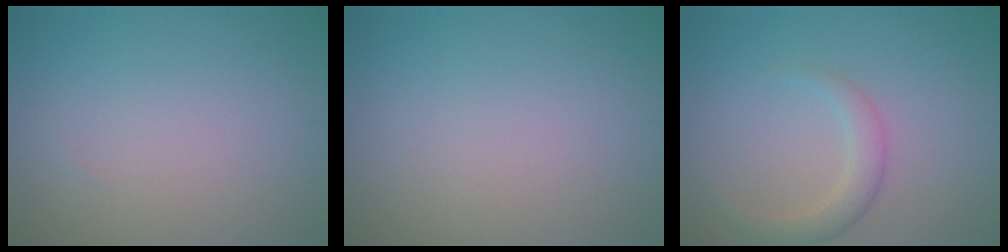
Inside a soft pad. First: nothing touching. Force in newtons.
{"total": 0.0}
{"total": 2.4, "press": 2.4, "slide": 0.1}